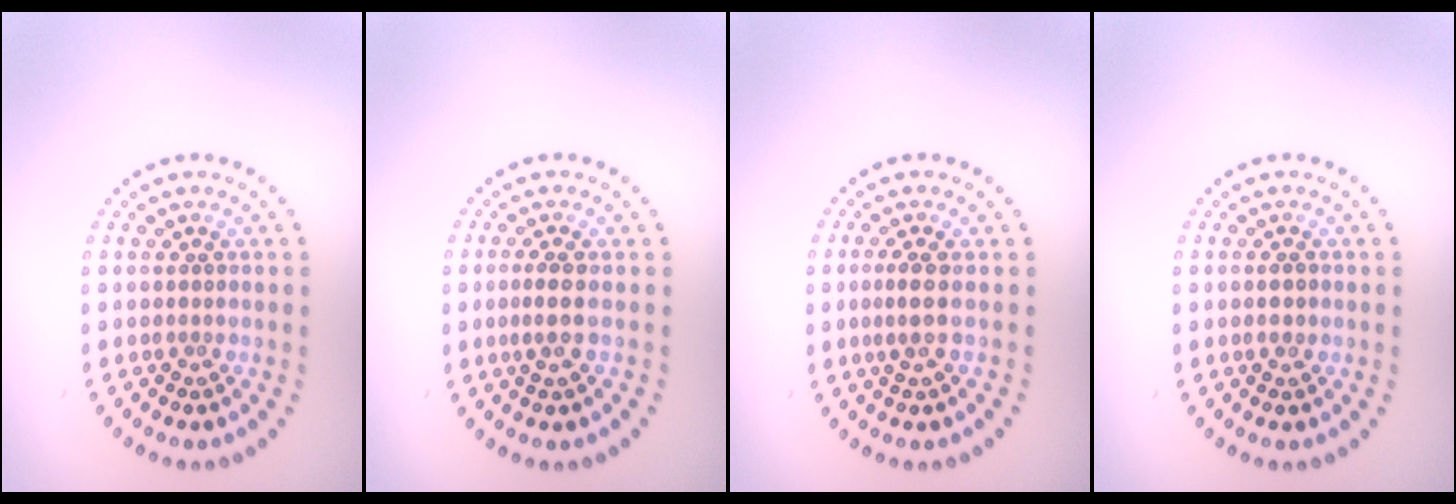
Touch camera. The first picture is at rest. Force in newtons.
{"total": 1.6, "press": 1.3, "slide": 1.0}
{"total": 1.9, "press": 1.3, "slide": 1.3}
{"total": 1.0, "press": 1.0, "slide": 0.3}